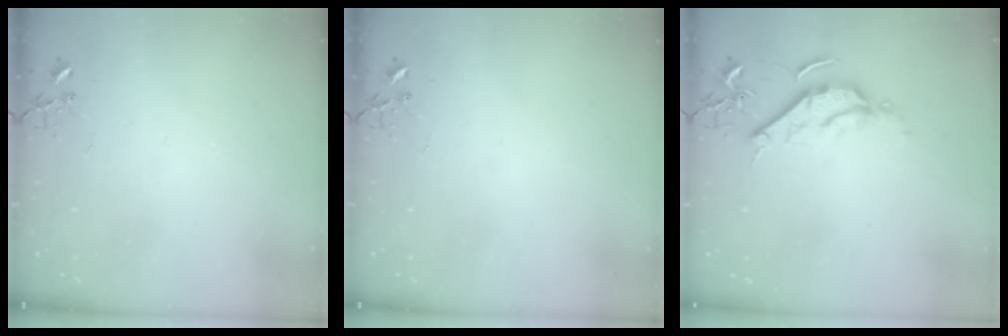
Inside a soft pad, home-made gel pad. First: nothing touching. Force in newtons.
{"total": 0.0}
{"total": 9.2, "press": 9.1, "slide": 0.5}